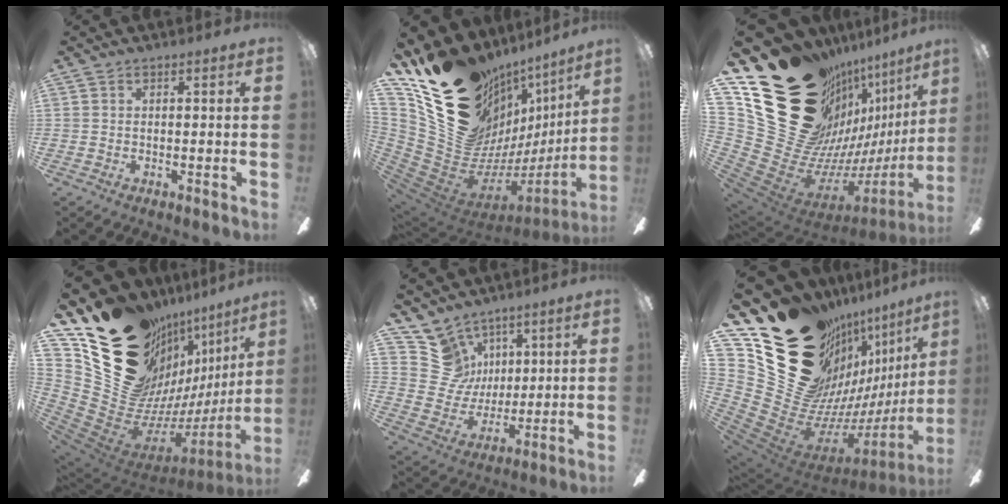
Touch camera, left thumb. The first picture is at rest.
{"total": 25.5, "force": [11.7, 18.2, 13.6], "torque": [-0.197, -0.117, 0.275]}
{"total": 31.5, "force": [15.6, 21.5, 17.0], "torque": [-0.239, -0.181, 0.382]}
{"total": 23.8, "force": [13.4, 15.9, 11.5], "torque": [-0.165, -0.133, 0.308]}
{"total": 12.1, "force": [6.5, 9.9, 2.3], "torque": [-0.053, -0.046, 0.137]}
{"total": 27.9, "force": [14.6, 18.7, 14.5], "torque": [-0.203, -0.170, 0.354]}